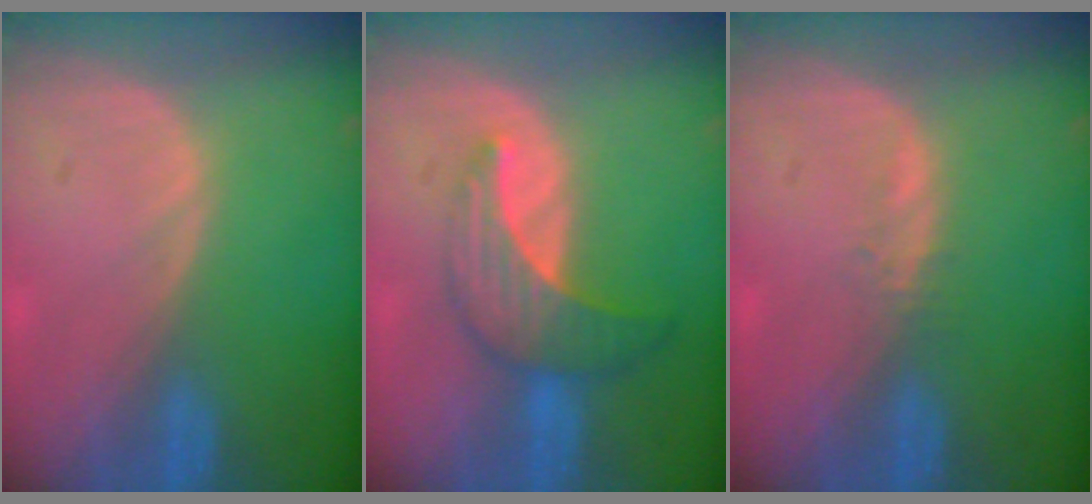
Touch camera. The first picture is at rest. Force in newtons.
{"total": 7.2, "press": 6.4, "slide": 3.2}
{"total": 1.1, "press": 1.0, "slide": 0.5}